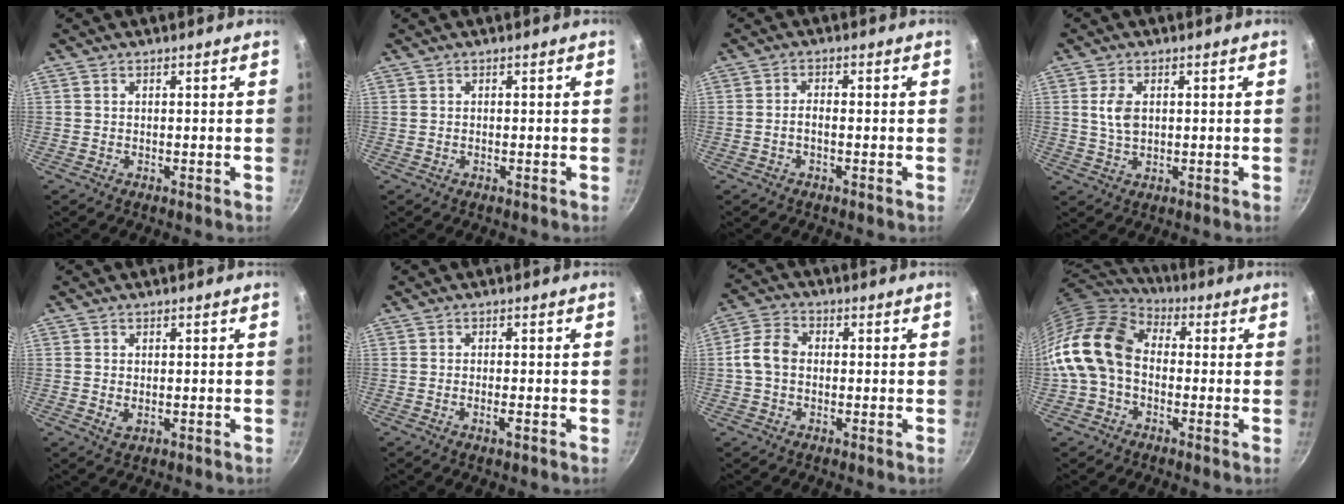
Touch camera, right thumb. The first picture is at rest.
{"total": 0.0}
{"total": 1.9, "force": [-0.7, 0.9, 1.6], "torque": [-0.029, 0.012, -0.015]}
{"total": 4.8, "force": [0.9, 3.0, 3.6], "torque": [-0.066, 0.000, 0.018]}
{"total": 1.7, "force": [-0.1, 1.2, 1.1], "torque": [-0.021, -0.005, 0.002]}
{"total": 1.8, "force": [-0.9, 0.3, 1.5], "torque": [-0.031, 0.003, -0.019]}
{"total": 6.2, "force": [-0.2, 4.7, 4.0], "torque": [-0.068, 0.018, -0.017]}
{"total": 16.5, "force": [-1.2, 12.0, 11.3], "torque": [-0.208, 0.040, -0.041]}